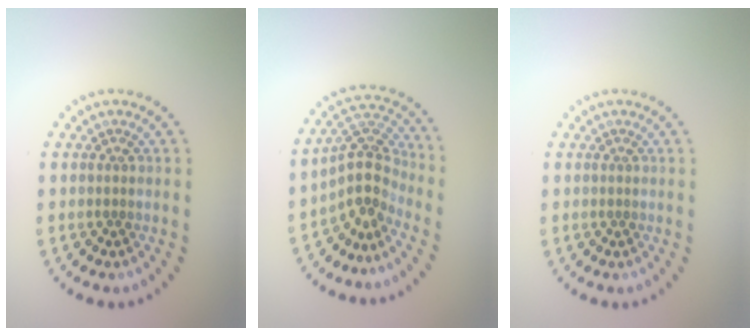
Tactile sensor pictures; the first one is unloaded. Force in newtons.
{"total": 3.7, "press": 2.8, "slide": 2.3}
{"total": 0.0}